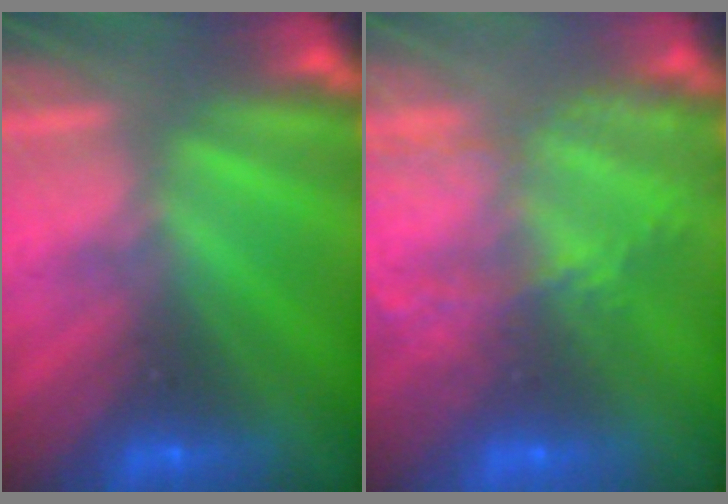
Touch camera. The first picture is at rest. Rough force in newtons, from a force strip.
{"total": 5.9}